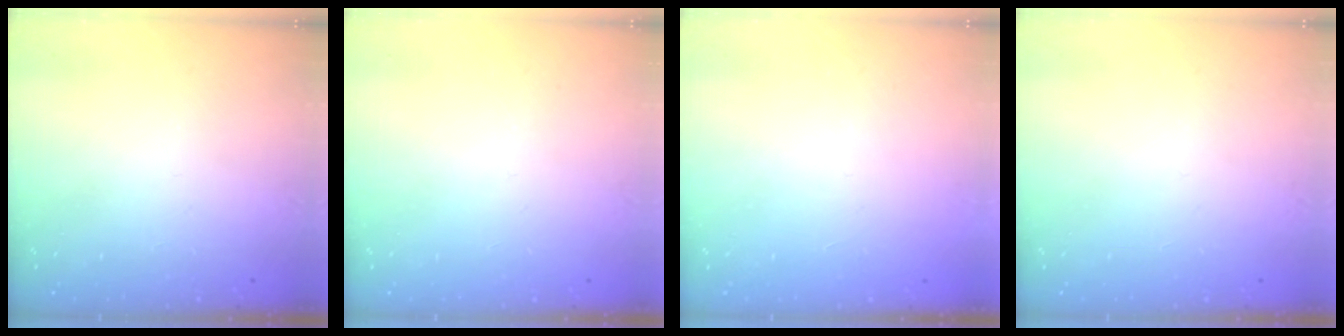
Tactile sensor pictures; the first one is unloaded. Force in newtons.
{"total": 0.0}
{"total": 1.5, "press": 1.5, "slide": 0.1}
{"total": 0.0}